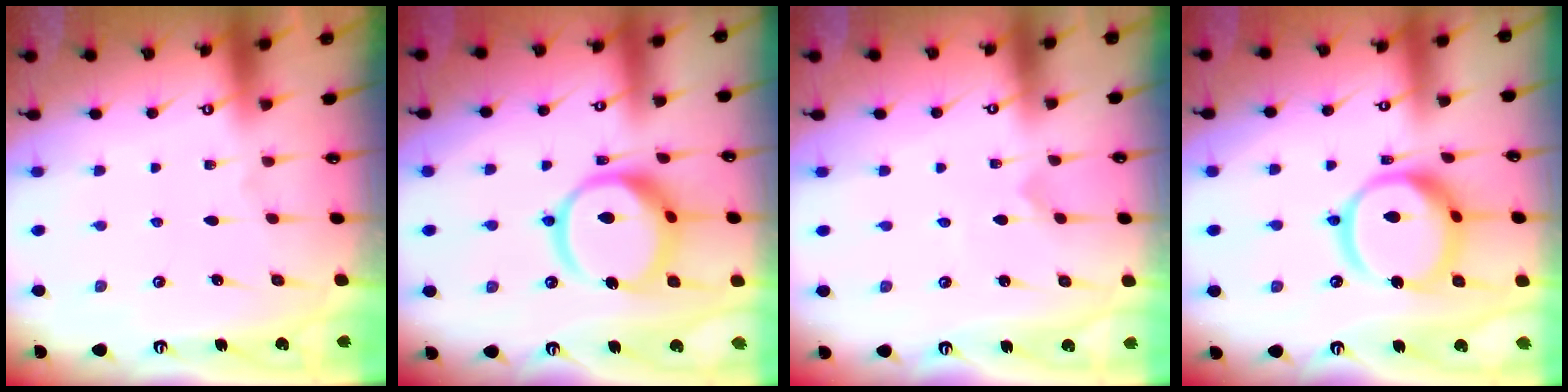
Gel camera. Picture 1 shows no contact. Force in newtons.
{"total": 15.6, "press": 15.5, "slide": 1.6}
{"total": 0.0}
{"total": 16.5, "press": 16.4, "slide": 1.6}